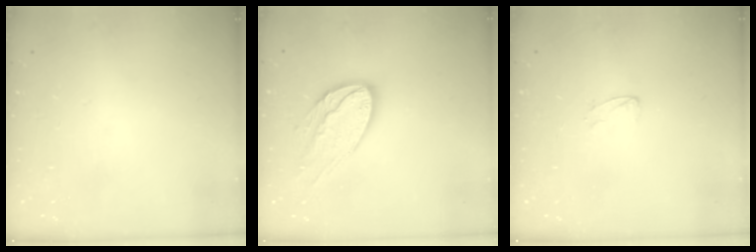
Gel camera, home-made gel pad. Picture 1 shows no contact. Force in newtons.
{"total": 15.1, "press": 15.1, "slide": 1.4}
{"total": 3.3, "press": 3.3, "slide": 0.3}